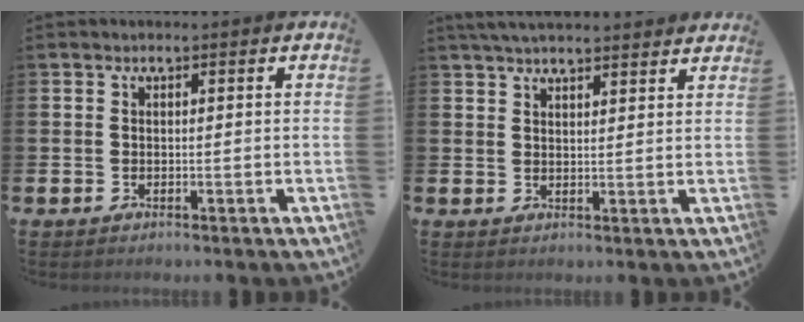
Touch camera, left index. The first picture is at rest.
{"total": 4.1, "force": [4.0, 0.3, 1.0], "torque": [-0.033, -0.008, 0.075]}